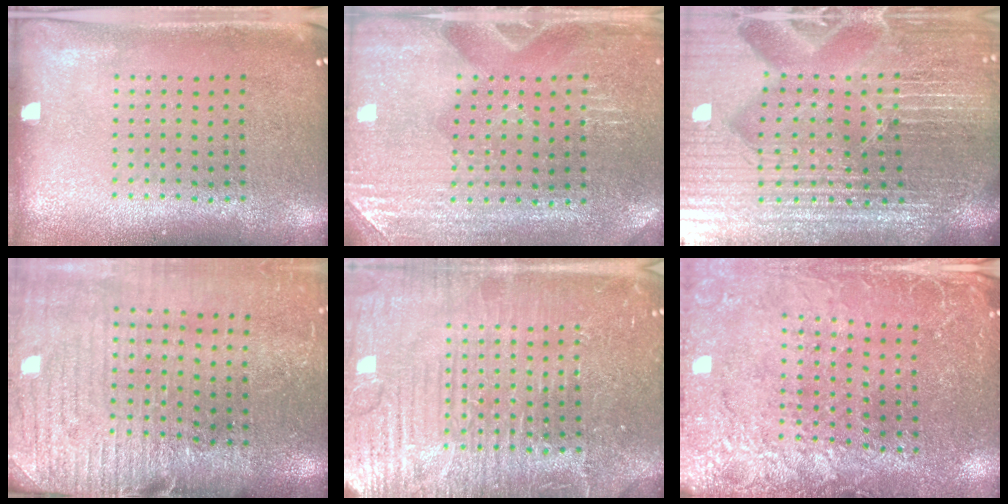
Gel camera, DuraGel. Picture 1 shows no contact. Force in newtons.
{"total": 3.0, "press": 3.0, "slide": 0.2}
{"total": 7.3, "press": 6.4, "slide": 3.6}
{"total": 3.2, "press": 3.0, "slide": 1.0}
{"total": 7.3, "press": 7.2, "slide": 1.0}
{"total": 2.7, "press": 2.7, "slide": 0.3}